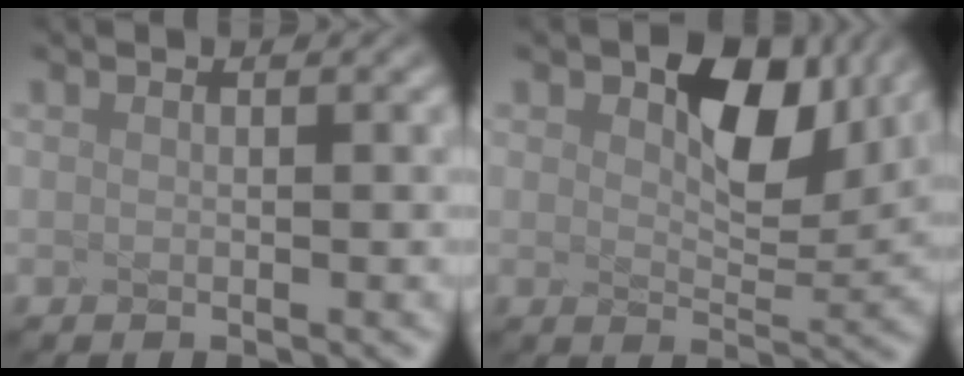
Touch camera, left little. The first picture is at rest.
{"total": 4.9, "force": [1.9, 2.5, 3.8], "torque": [-0.079, -0.006, 0.052]}